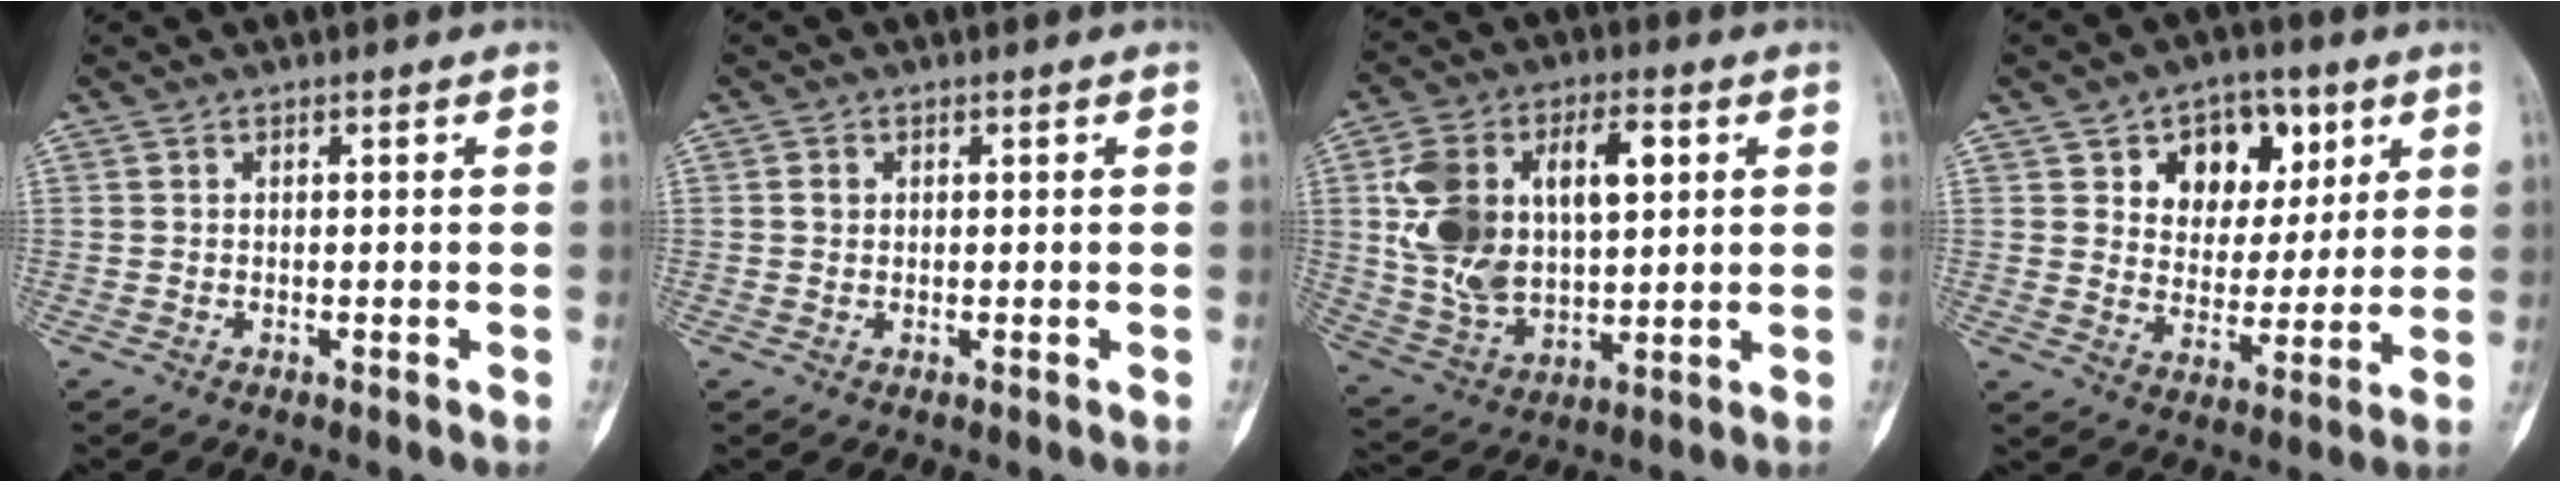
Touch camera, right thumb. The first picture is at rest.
{"total": 1.0, "force": [0.2, 0.9, 0.5], "torque": [-0.007, 0.002, 0.003]}
{"total": 19.7, "force": [4.2, 11.6, 15.3], "torque": [-0.261, 0.005, 0.085]}
{"total": 12.1, "force": [5.3, 8.7, 6.7], "torque": [-0.051, -0.020, 0.084]}